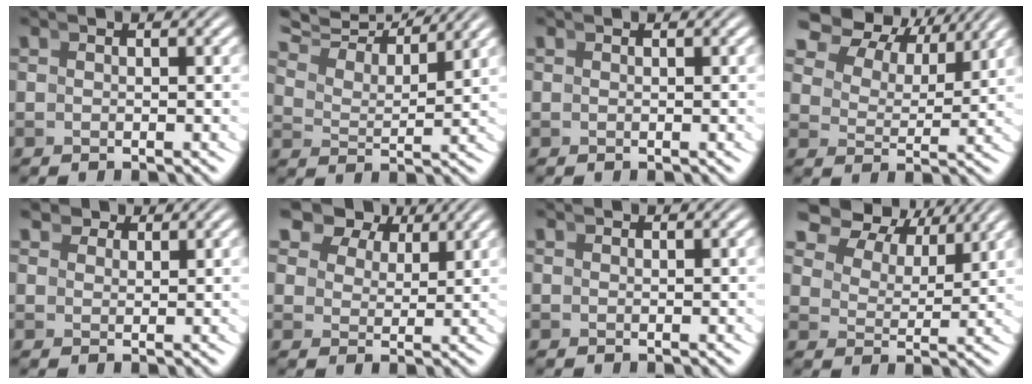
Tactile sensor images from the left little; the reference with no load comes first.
{"total": 8.6, "force": [7.1, 3.1, 3.6], "torque": [-0.069, 0.035, 0.098]}
{"total": 0.0}
{"total": 7.4, "force": [5.1, 4.1, 3.3], "torque": [-0.071, 0.015, 0.070]}
{"total": 2.3, "force": [2.2, 0.6, 0.5], "torque": [0.001, 0.004, 0.037]}
{"total": 7.2, "force": [4.7, 4.3, 3.3], "torque": [-0.051, 0.012, 0.069]}
{"total": 0.5, "force": [0.5, -0.1, -0.1], "torque": [0.008, 0.002, 0.011]}
{"total": 6.7, "force": [5.0, 3.5, 2.9], "torque": [-0.062, 0.015, 0.070]}